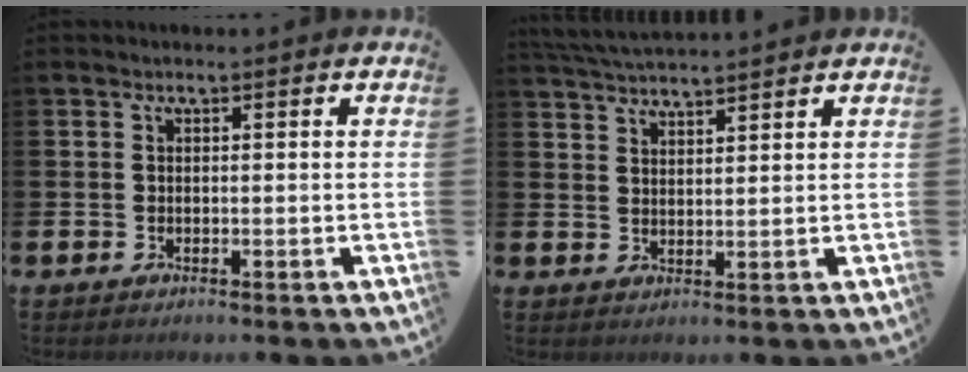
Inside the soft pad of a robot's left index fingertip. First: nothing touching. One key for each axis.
{"total": 4.0, "fx": 4.0, "fy": -0.1, "fz": 0.5, "tx": -0.020, "ty": -0.022, "tz": 0.071}